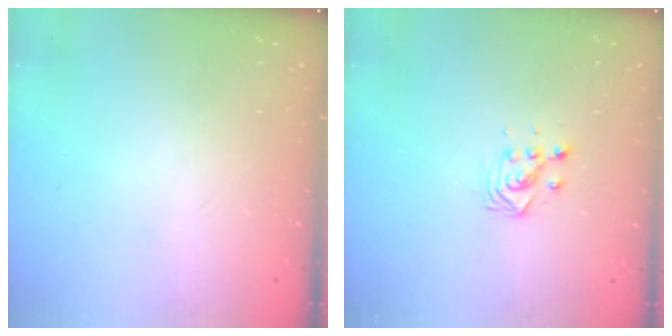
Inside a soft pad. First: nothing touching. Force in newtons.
{"total": 3.7, "press": 3.7, "slide": 0.2}